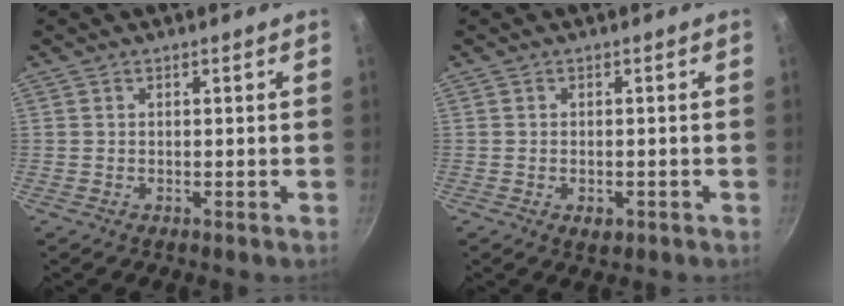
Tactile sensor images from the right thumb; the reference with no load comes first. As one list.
[{"total": 2.1, "force": [-0.8, 1.3, 1.5], "torque": [-0.015, 0.005, -0.007]}]